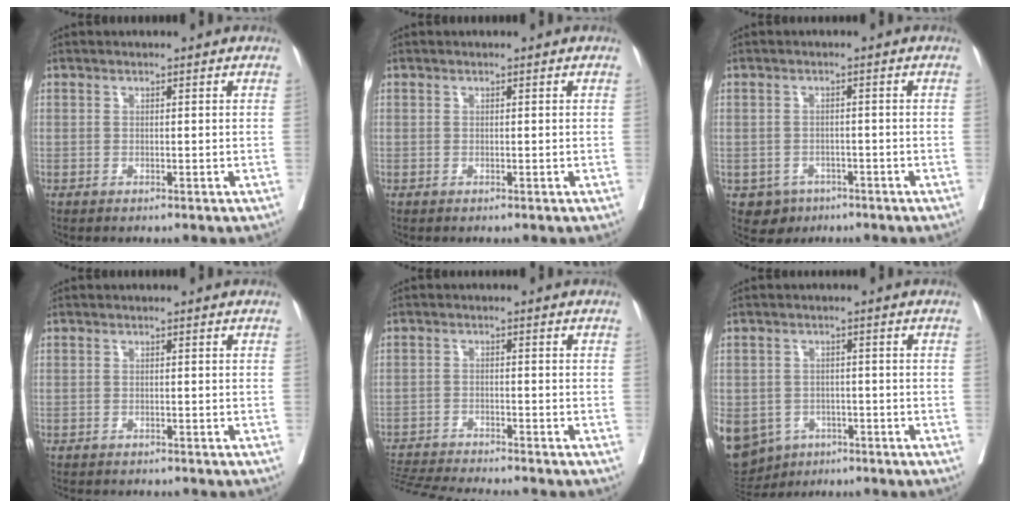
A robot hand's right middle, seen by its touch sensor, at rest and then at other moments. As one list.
[{"total": 0.0}, {"total": 3.4, "force": [-1.9, 2.8, 0.5], "torque": [-0.007, 0.008, -0.024]}, {"total": 4.7, "force": [-4.2, 1.1, 1.6], "torque": [-0.021, -0.005, -0.057]}, {"total": 10.5, "force": [-9.9, -0.5, 3.4], "torque": [-0.051, -0.008, -0.160]}, {"total": 16.9, "force": [-7.5, 13.7, 6.3], "torque": [-0.198, -0.001, -0.097]}]